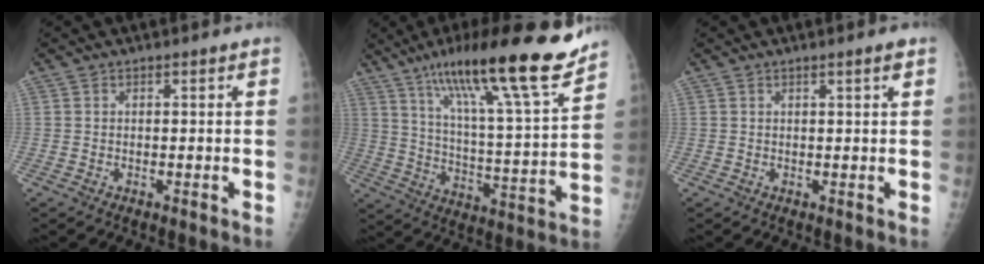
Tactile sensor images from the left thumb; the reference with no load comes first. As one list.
[{"total": 23.9, "force": [16.9, 3.0, 16.6], "torque": [-0.248, -0.063, 0.275]}, {"total": 1.4, "force": [0.8, 0.0, 1.2], "torque": [-0.019, -0.002, 0.012]}]